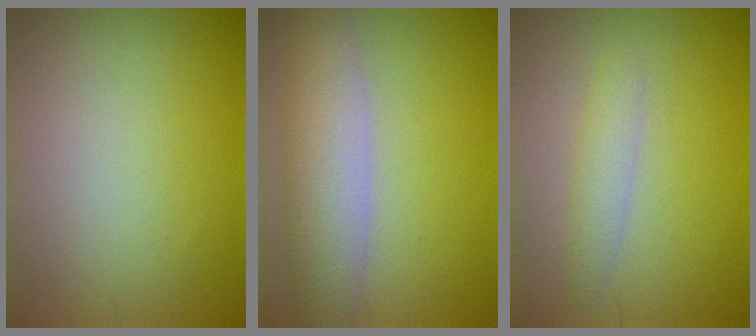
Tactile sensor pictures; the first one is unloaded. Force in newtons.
{"total": 5.8, "press": 5.8, "slide": 0.5}
{"total": 2.1, "press": 2.1, "slide": 0.1}